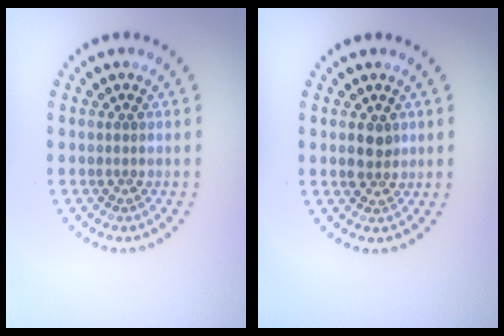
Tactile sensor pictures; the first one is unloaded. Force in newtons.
{"total": 1.8, "press": 1.8, "slide": 0.5}